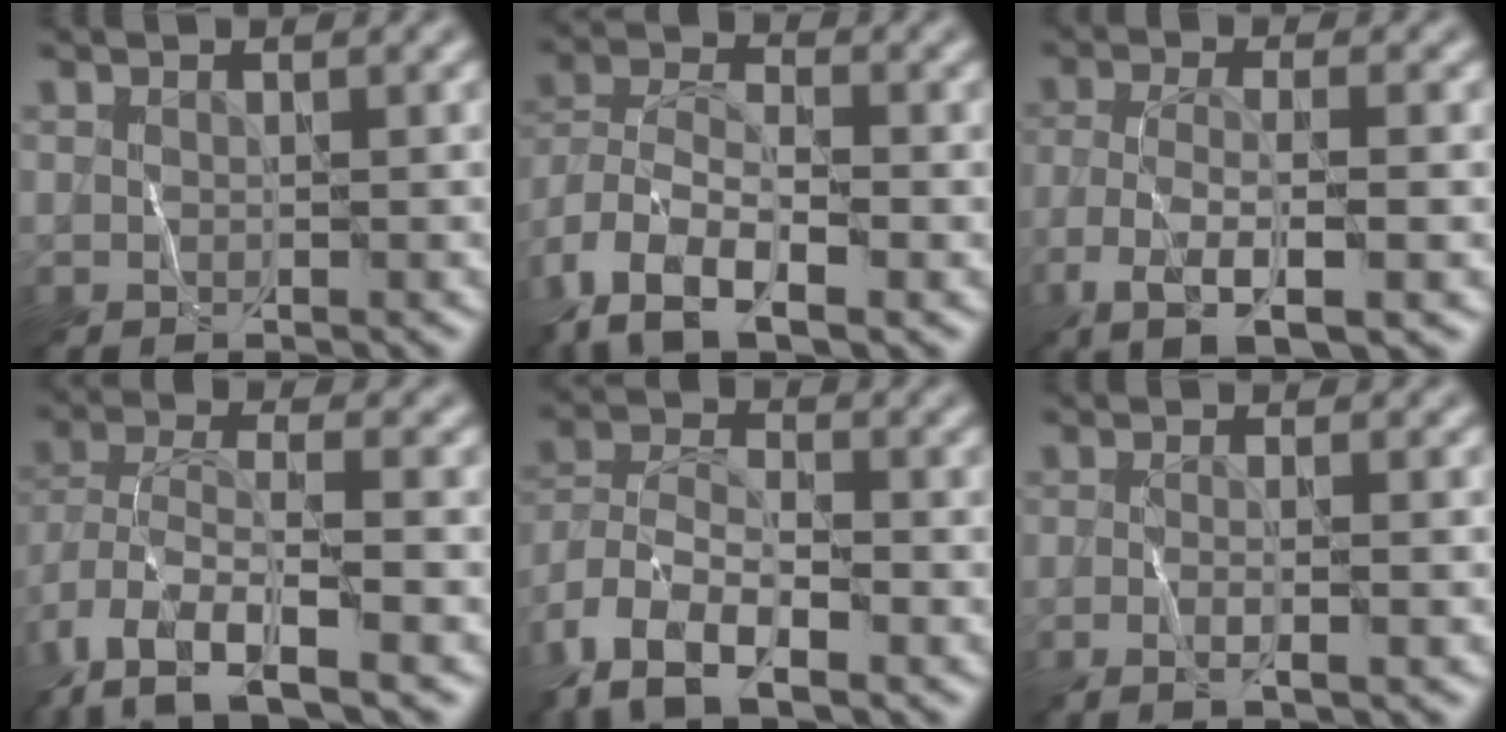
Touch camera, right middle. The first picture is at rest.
{"total": 9.4, "force": [-5.7, 4.0, 6.3], "torque": [-0.132, -0.003, -0.111]}
{"total": 5.7, "force": [-2.4, 1.3, 5.0], "torque": [-0.095, 0.001, -0.049]}
{"total": 9.9, "force": [-5.6, 3.3, 7.4], "torque": [-0.159, -0.014, -0.108]}
{"total": 8.9, "force": [-5.9, 3.8, 5.4], "torque": [-0.113, -0.006, -0.115]}
{"total": 2.7, "force": [-0.4, 0.8, 2.6], "torque": [-0.011, 0.002, -0.019]}